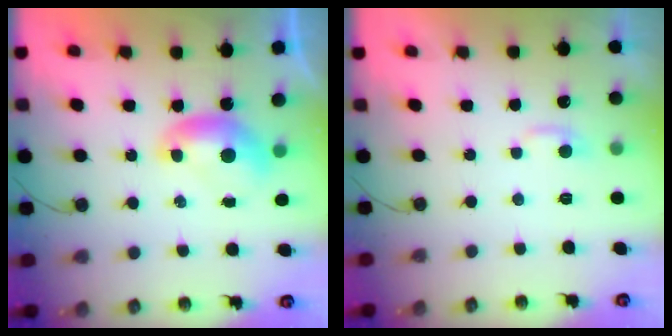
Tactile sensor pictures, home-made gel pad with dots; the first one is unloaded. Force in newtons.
{"total": 2.2, "press": 2.1, "slide": 0.5}